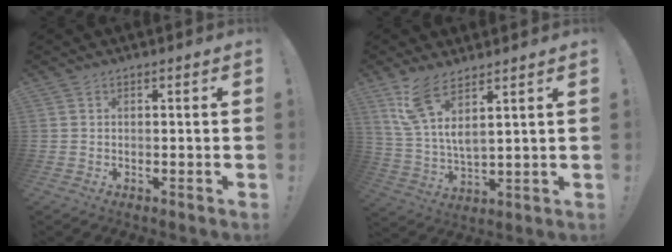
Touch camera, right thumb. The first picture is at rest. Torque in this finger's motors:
{"motor_torque": [1.07, 1.23, 0.15, 0.18, 0.07]}